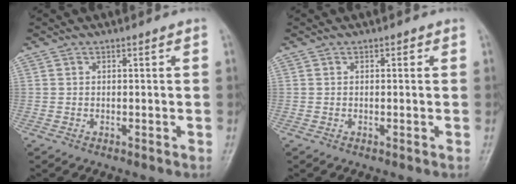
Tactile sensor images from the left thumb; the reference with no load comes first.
{"total": 0.6, "force": [0.2, 0.4, 0.3], "torque": [0.003, 0.001, -0.001]}